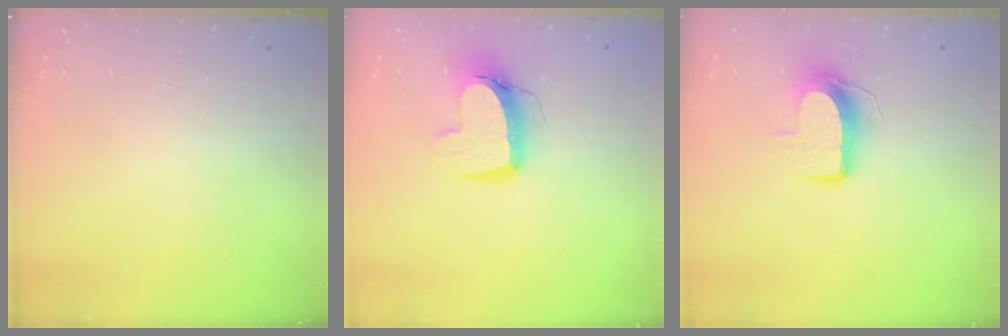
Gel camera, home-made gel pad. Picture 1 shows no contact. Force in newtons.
{"total": 10.8, "press": 10.7, "slide": 1.1}
{"total": 10.0, "press": 10.0, "slide": 1.0}